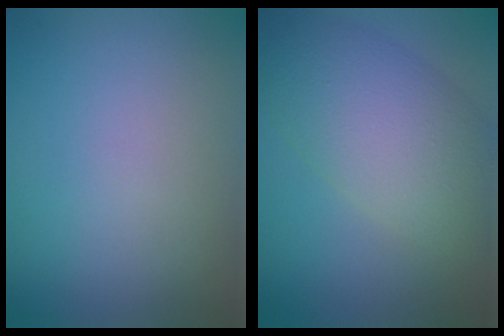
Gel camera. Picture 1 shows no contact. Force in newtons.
{"total": 7.7, "press": 7.7, "slide": 0.5}